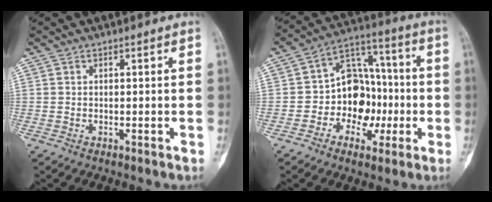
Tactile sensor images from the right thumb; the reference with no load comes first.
{"total": 13.6, "force": [-2.5, 10.3, 8.5], "torque": [-0.078, 0.047, -0.046]}